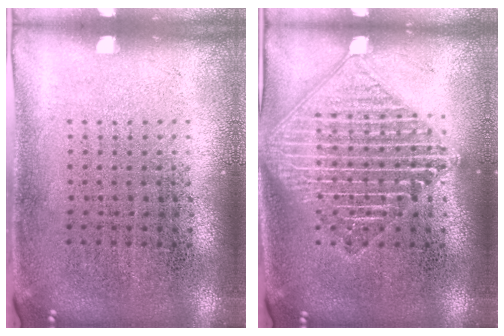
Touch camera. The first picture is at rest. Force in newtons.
{"total": 3.3, "press": 3.3, "slide": 0.4}